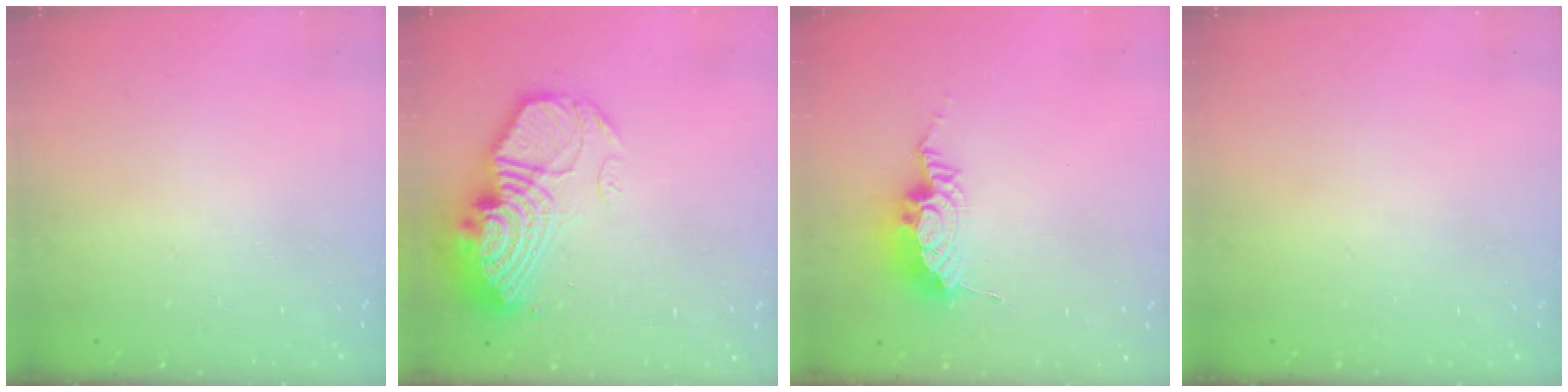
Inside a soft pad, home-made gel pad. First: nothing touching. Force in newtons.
{"total": 18.5, "press": 18.4, "slide": 1.7}
{"total": 9.1, "press": 9.1, "slide": 1.1}
{"total": 0.0}